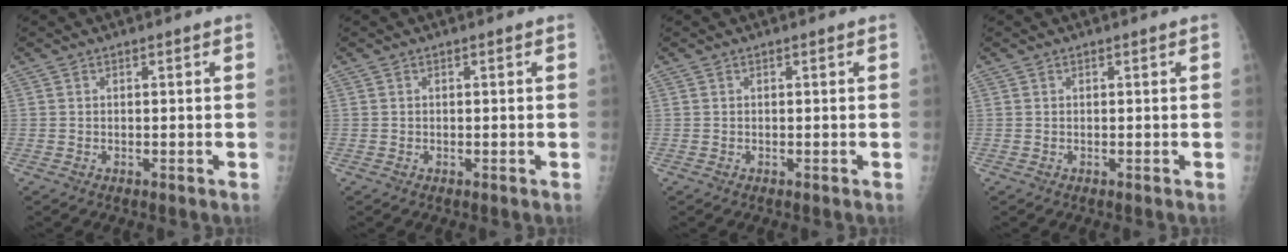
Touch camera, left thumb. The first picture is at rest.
{"total": 0.0}
{"total": 0.0}
{"total": 0.0}